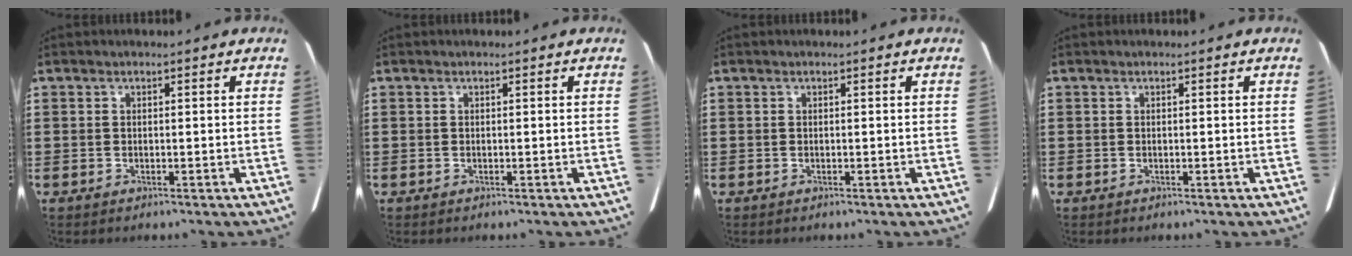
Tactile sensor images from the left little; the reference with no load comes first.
{"total": 0.0}
{"total": 0.0}
{"total": 0.0}